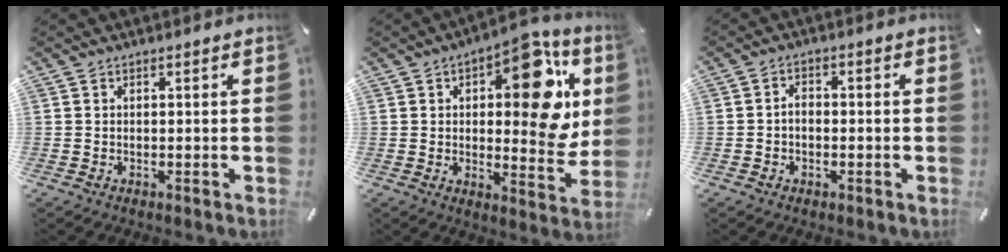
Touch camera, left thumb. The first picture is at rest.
{"total": 18.7, "force": [6.4, 8.9, 15.1], "torque": [-0.172, -0.046, 0.100]}
{"total": 2.7, "force": [-0.9, 2.0, 1.6], "torque": [-0.031, 0.007, -0.017]}